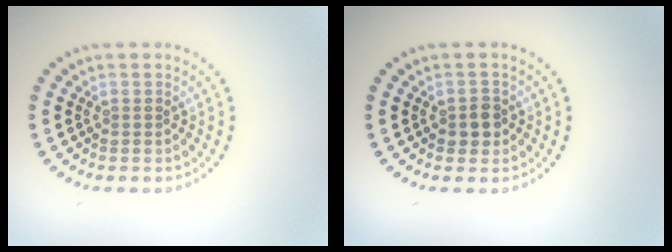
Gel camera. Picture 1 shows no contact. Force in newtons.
{"total": 1.7, "press": 1.6, "slide": 0.5}